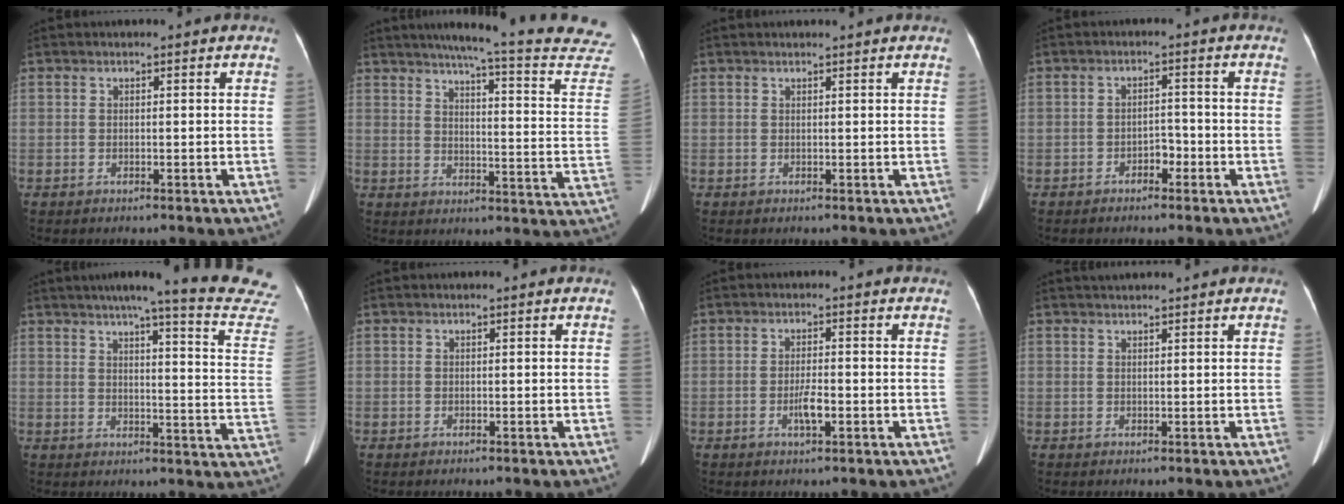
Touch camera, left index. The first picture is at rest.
{"total": 25.2, "force": [22.6, 0.4, 11.1], "torque": [-0.147, -0.083, 0.258]}
{"total": 1.9, "force": [1.8, -0.1, 0.5], "torque": [-0.007, 0.019, 0.026]}
{"total": 2.4, "force": [-1.5, 1.2, 1.4], "torque": [-0.018, 0.006, -0.025]}
{"total": 22.2, "force": [19.9, -0.4, 9.9], "torque": [-0.128, -0.078, 0.223]}
{"total": 0.0}
{"total": 2.8, "force": [-1.0, 0.5, 2.6], "torque": [-0.051, -0.001, -0.017]}
{"total": 2.0, "force": [1.9, -0.1, 0.6], "torque": [-0.005, 0.024, 0.036]}